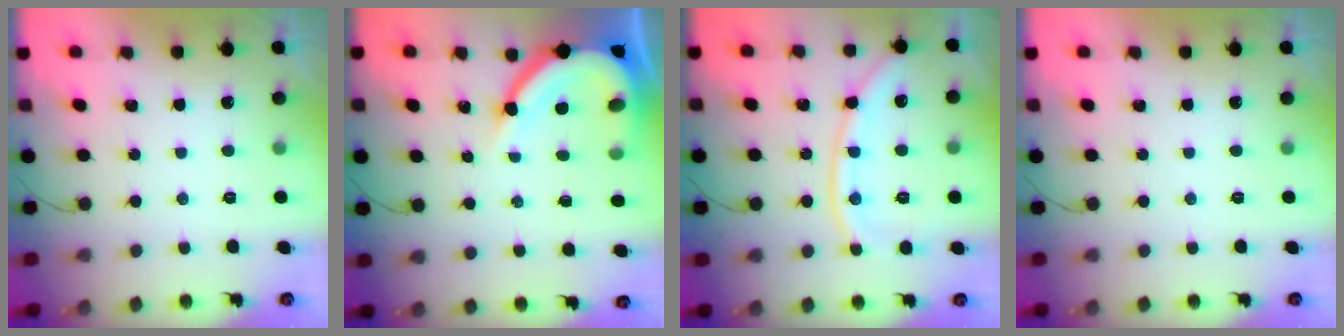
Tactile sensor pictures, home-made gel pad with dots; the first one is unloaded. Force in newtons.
{"total": 13.0, "press": 12.9, "slide": 1.4}
{"total": 11.3, "press": 11.2, "slide": 1.5}
{"total": 0.0}